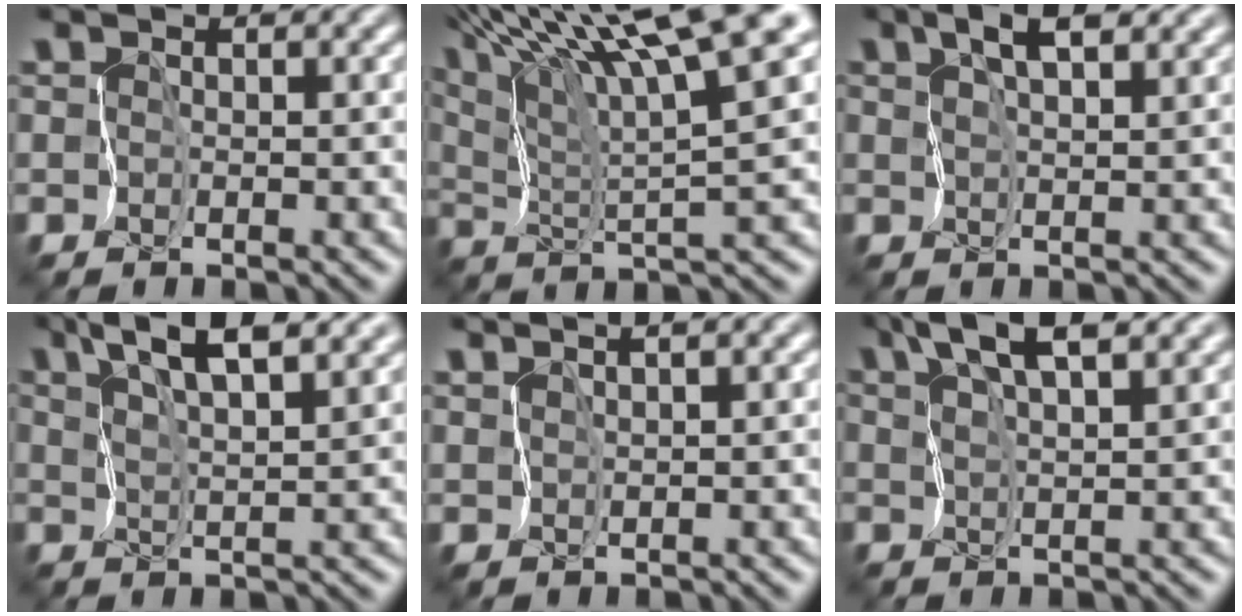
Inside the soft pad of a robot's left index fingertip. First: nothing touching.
{"total": 14.9, "force": [9.5, 2.7, 11.2], "torque": [-0.181, 0.020, 0.142]}
{"total": 3.4, "force": [2.1, 0.9, 2.5], "torque": [-0.049, 0.004, 0.038]}
{"total": 6.3, "force": [4.4, 1.4, 4.3], "torque": [-0.081, 0.013, 0.067]}
{"total": 3.1, "force": [2.4, 0.6, 1.9], "torque": [-0.036, 0.017, 0.034]}
{"total": 5.0, "force": [3.4, 0.9, 3.5], "torque": [-0.072, 0.012, 0.064]}